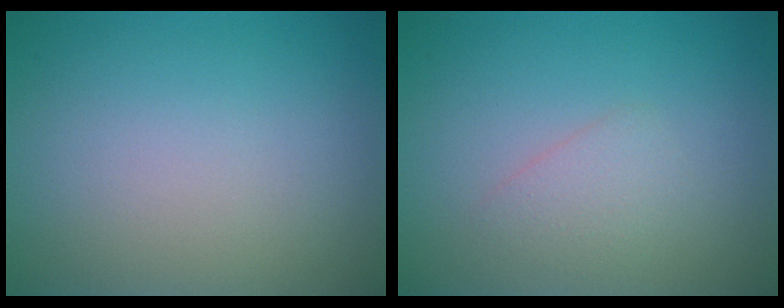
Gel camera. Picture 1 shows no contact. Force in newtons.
{"total": 1.5, "press": 1.5, "slide": 0.0}